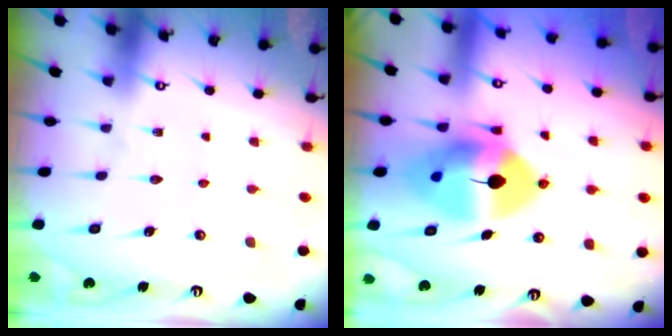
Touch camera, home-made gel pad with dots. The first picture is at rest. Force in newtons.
{"total": 14.9, "press": 14.7, "slide": 2.5}